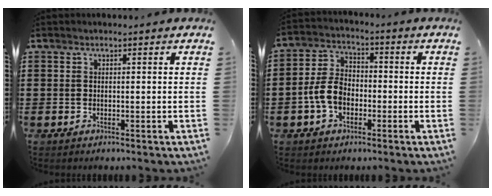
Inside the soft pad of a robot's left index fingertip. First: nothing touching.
{"total": 6.6, "force": [-2.0, 4.4, 4.4], "torque": [-0.114, 0.003, -0.046]}